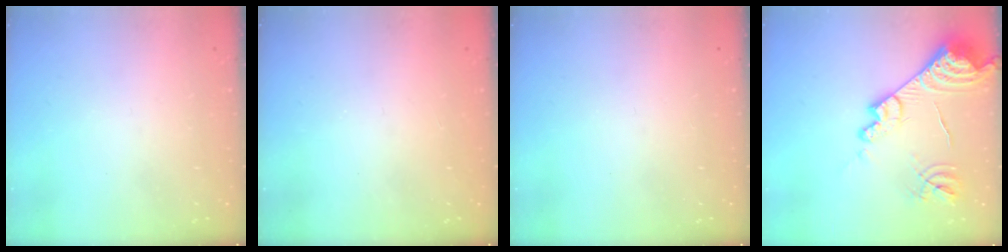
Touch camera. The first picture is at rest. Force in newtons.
{"total": 0.9, "press": 0.9, "slide": 0.1}
{"total": 0.0}
{"total": 21.3, "press": 21.2, "slide": 2.2}